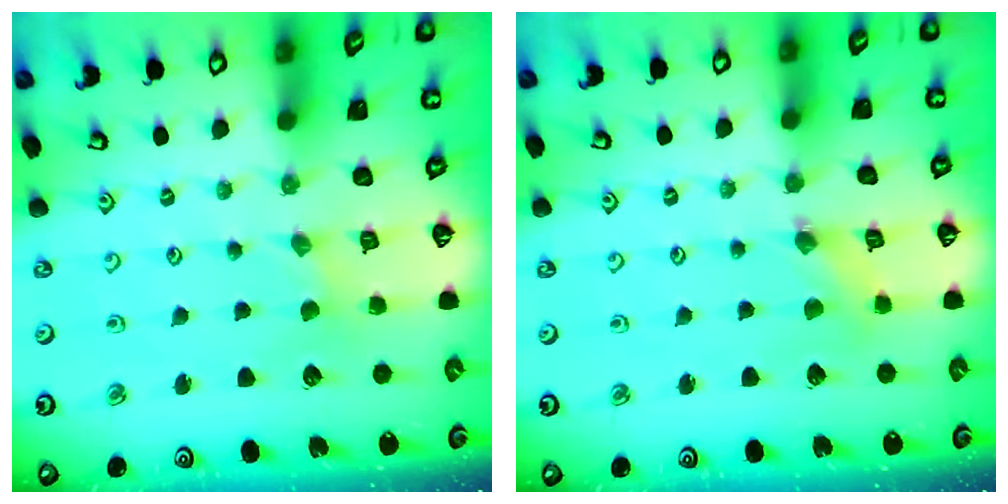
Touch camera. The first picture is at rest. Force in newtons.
{"total": 1.1, "press": 1.0, "slide": 0.3}